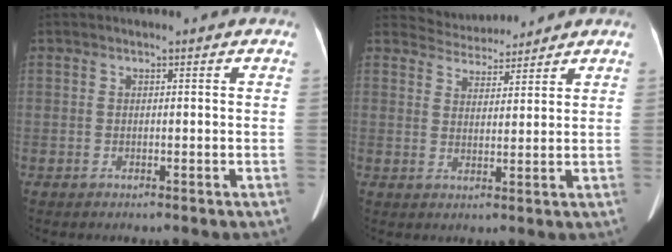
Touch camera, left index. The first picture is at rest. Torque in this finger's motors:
{"motor_torque": [-0.52, -0.29, -0.17, -0.01]}